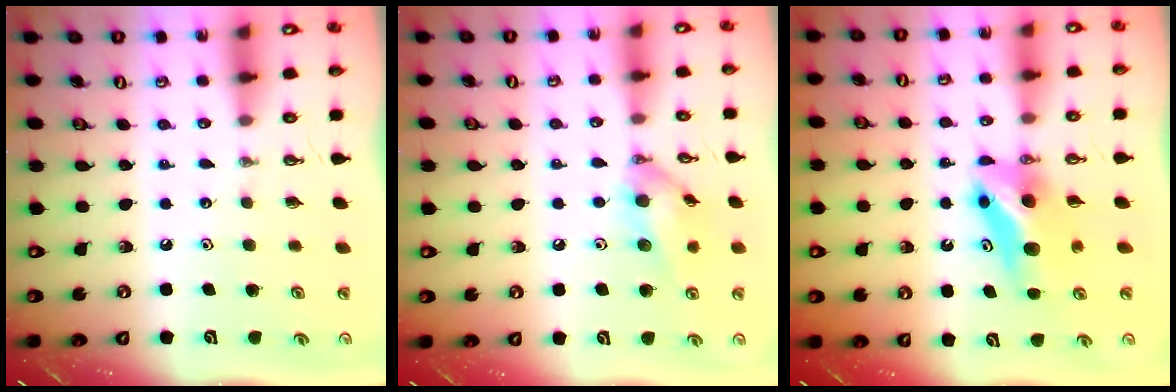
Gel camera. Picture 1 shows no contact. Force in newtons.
{"total": 11.7, "press": 11.7, "slide": 0.7}
{"total": 7.0, "press": 7.0, "slide": 0.6}